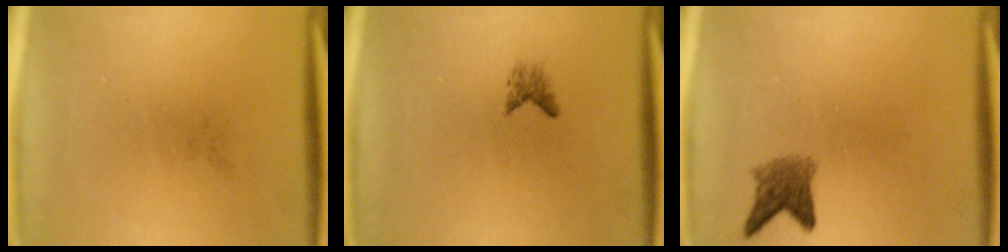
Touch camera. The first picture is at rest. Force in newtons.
{"total": 1.1}
{"total": 3.3}